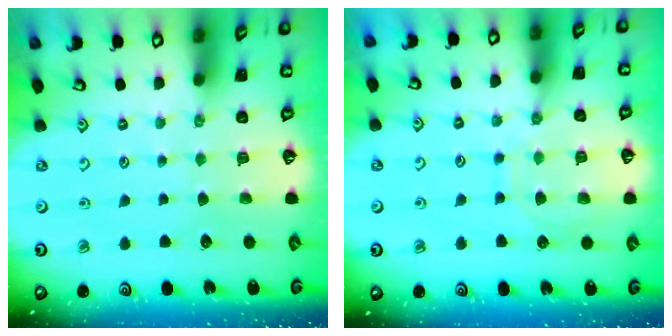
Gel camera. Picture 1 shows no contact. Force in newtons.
{"total": 9.8, "press": 9.8, "slide": 0.9}